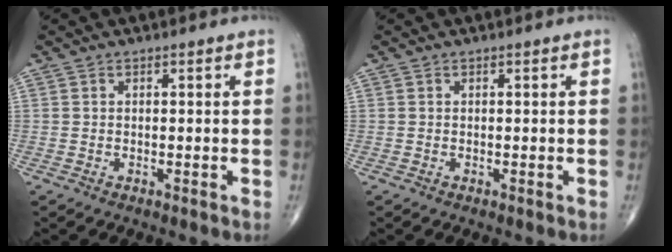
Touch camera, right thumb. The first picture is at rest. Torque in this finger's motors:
{"motor_torque": [0.00, 0.00, 0.00, 0.00, 0.00]}